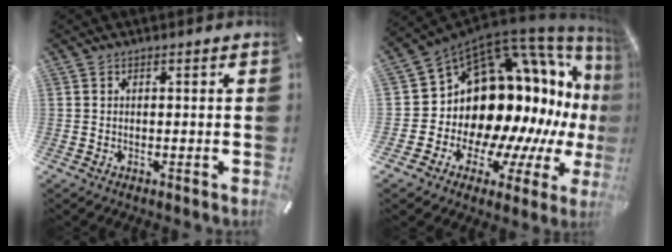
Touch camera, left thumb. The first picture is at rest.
{"total": 18.1, "force": [4.4, 13.3, 11.4], "torque": [-0.129, -0.131, 0.121]}